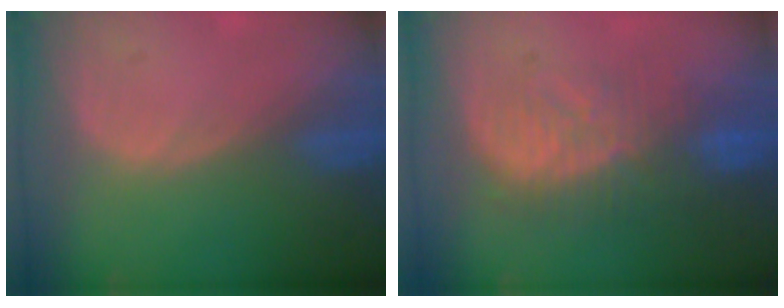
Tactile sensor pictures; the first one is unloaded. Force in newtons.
{"total": 9.3, "press": 8.8, "slide": 3.1}